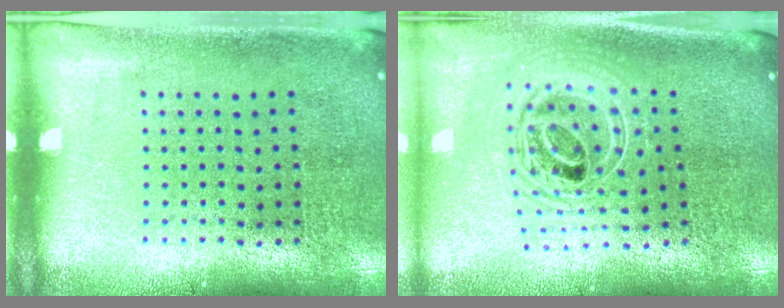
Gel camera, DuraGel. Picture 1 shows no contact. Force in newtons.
{"total": 2.4, "press": 1.8, "slide": 1.6}